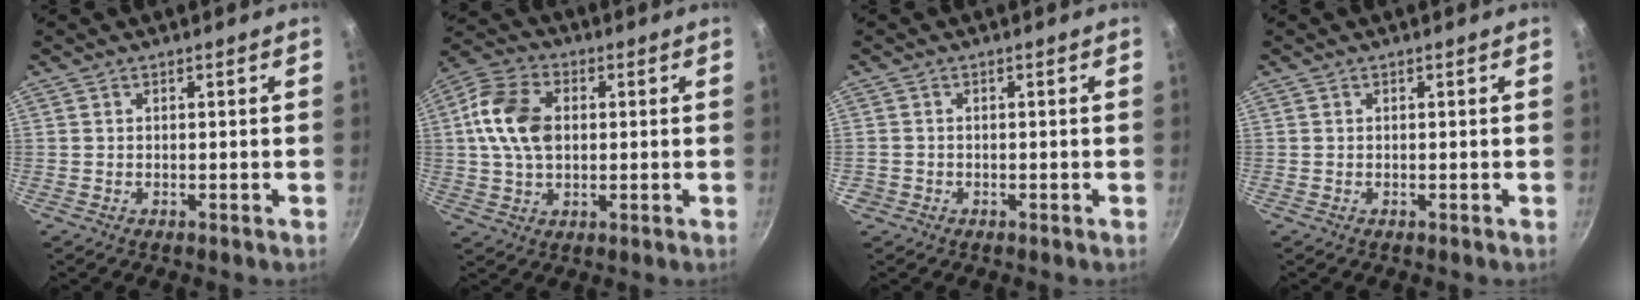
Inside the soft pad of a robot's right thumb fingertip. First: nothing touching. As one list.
[{"total": 12.4, "force": [1.4, 8.4, 9.0], "torque": [-0.155, 0.016, 0.014]}, {"total": 1.3, "force": [-0.5, 1.1, 0.2], "torque": [-0.004, 0.003, -0.006]}, {"total": 0.0}]